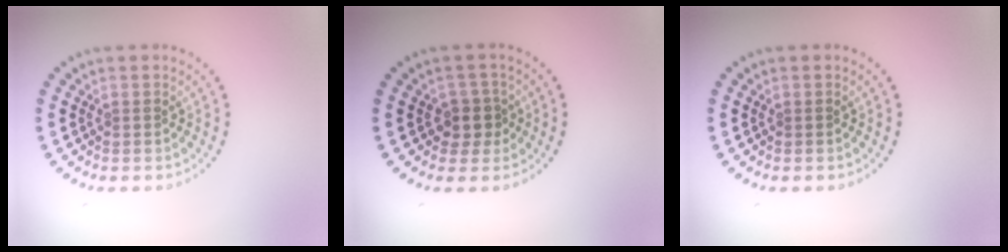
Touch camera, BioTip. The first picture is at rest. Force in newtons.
{"total": 2.2, "press": 1.8, "slide": 1.2}
{"total": 0.0}